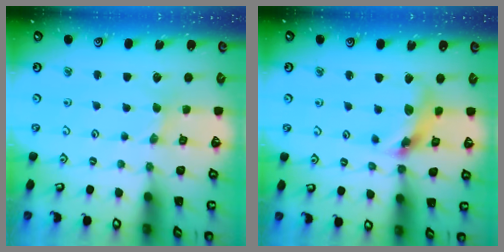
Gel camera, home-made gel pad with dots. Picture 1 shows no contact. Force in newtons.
{"total": 12.9, "press": 12.8, "slide": 1.5}